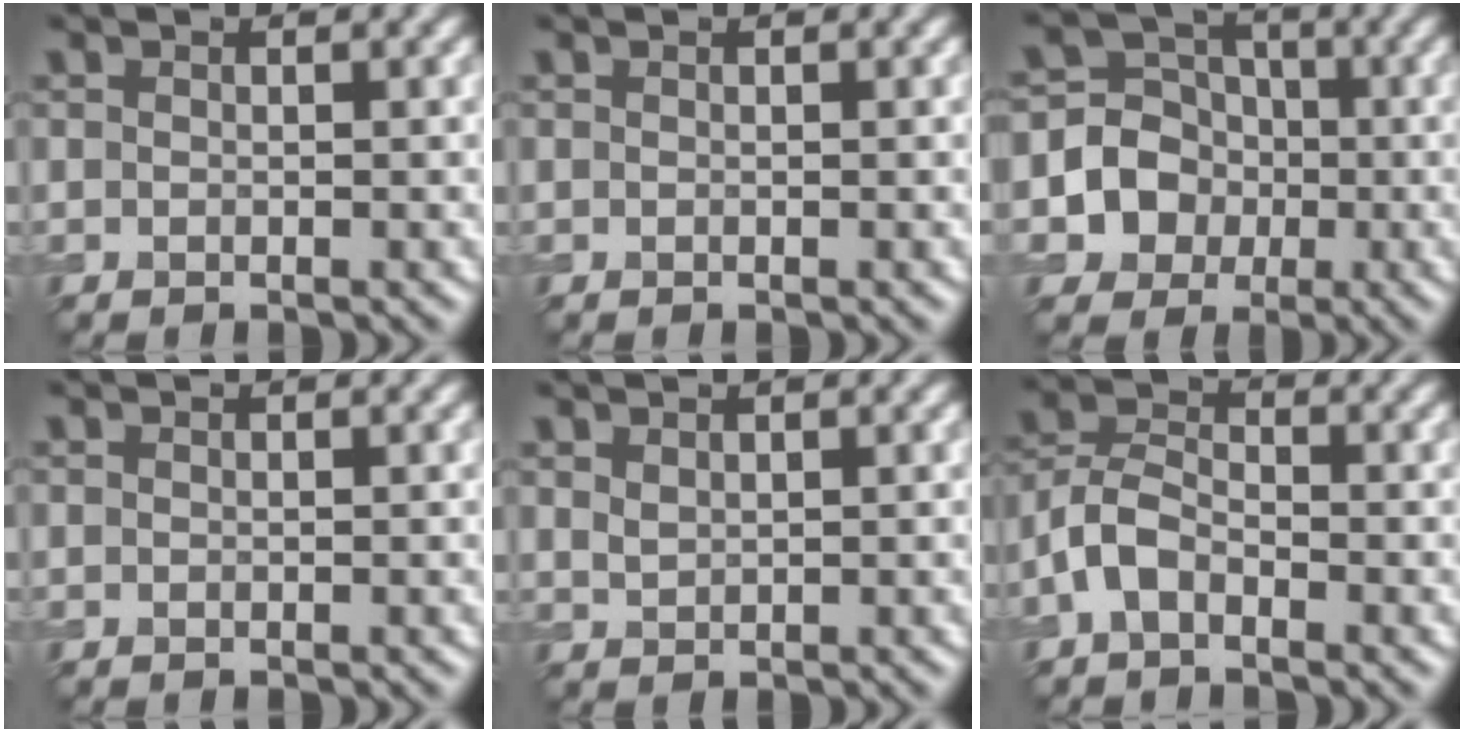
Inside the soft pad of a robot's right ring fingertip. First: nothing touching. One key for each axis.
{"total": 0.0}
{"total": 7.0, "fx": -1.6, "fy": 6.6, "fz": 1.7, "tx": -0.023, "ty": 0.018, "tz": -0.055}
{"total": 0.0}
{"total": 1.0, "fx": 0.8, "fy": 0.5, "fz": 0.5, "tx": -0.015, "ty": -0.001, "tz": 0.020}
{"total": 3.4, "fx": -1.8, "fy": 1.9, "fz": 2.2, "tx": -0.046, "ty": 0.009, "tz": -0.047}